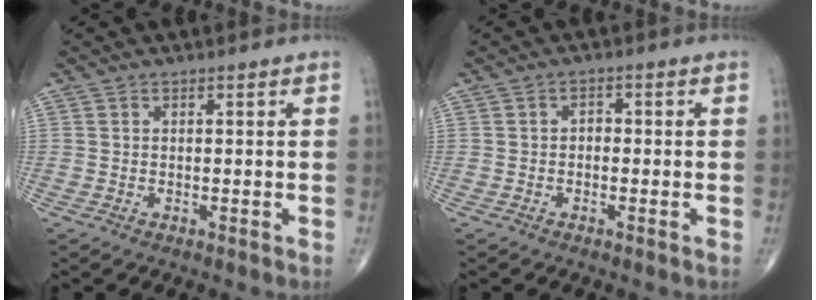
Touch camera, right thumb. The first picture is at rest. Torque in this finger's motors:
{"motor_torque": [-0.42, -0.18, 0.08, 0.08, 0.03]}